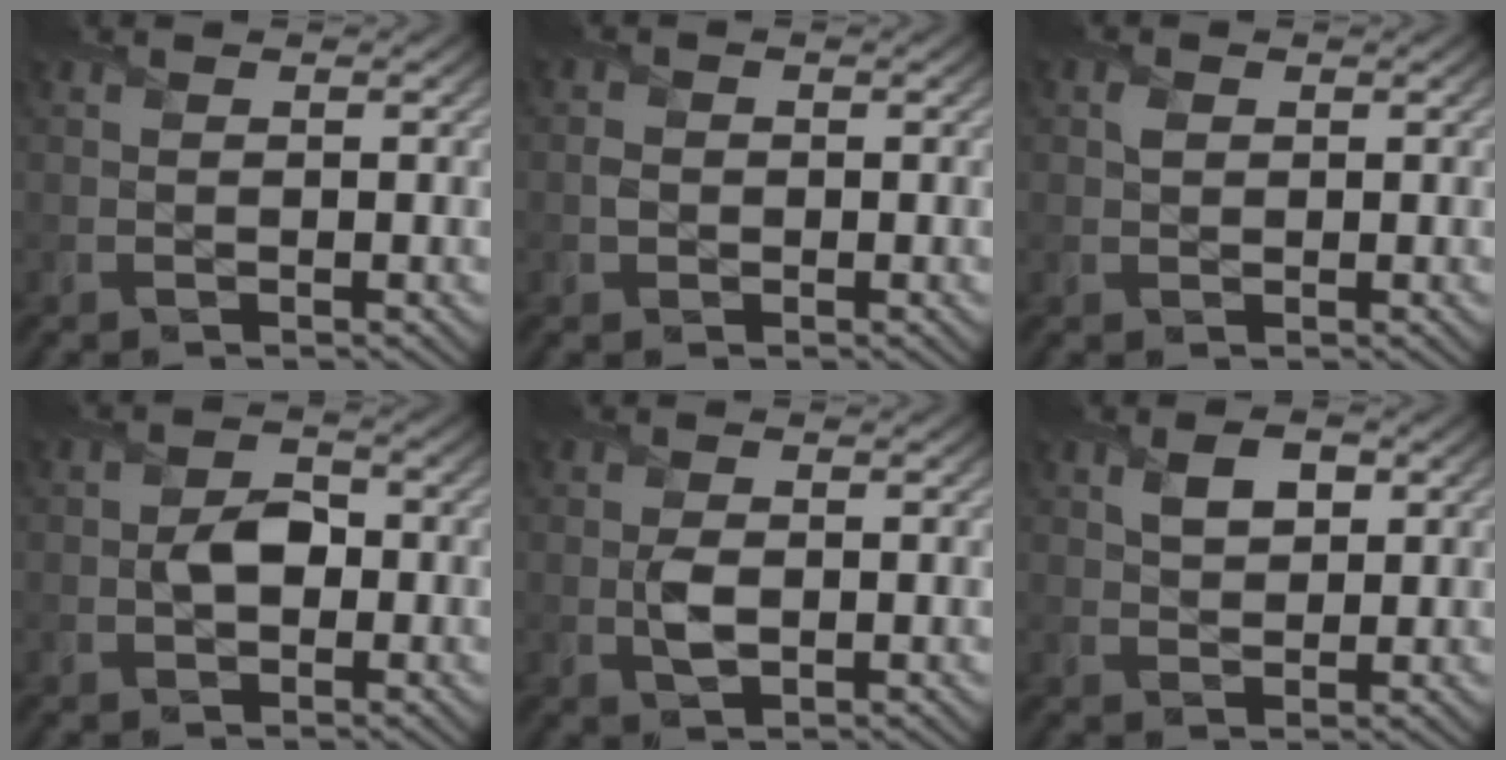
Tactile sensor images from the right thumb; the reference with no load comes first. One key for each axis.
{"total": 1.4, "fx": -0.2, "fy": 1.3, "fz": 0.4, "tx": -0.007, "ty": -0.004, "tz": -0.011}
{"total": 1.2, "fx": 0.4, "fy": 1.0, "fz": 0.6, "tx": -0.015, "ty": 0.003, "tz": 0.005}
{"total": 3.5, "fx": -0.5, "fy": 2.5, "fz": 2.3, "tx": -0.044, "ty": 0.000, "tz": -0.015}
{"total": 2.5, "fx": -0.1, "fy": 1.6, "fz": 1.9, "tx": -0.043, "ty": -0.006, "tz": -0.001}
{"total": 3.6, "fx": 1.4, "fy": 2.3, "fz": 2.4, "tx": -0.047, "ty": -0.001, "tz": 0.024}